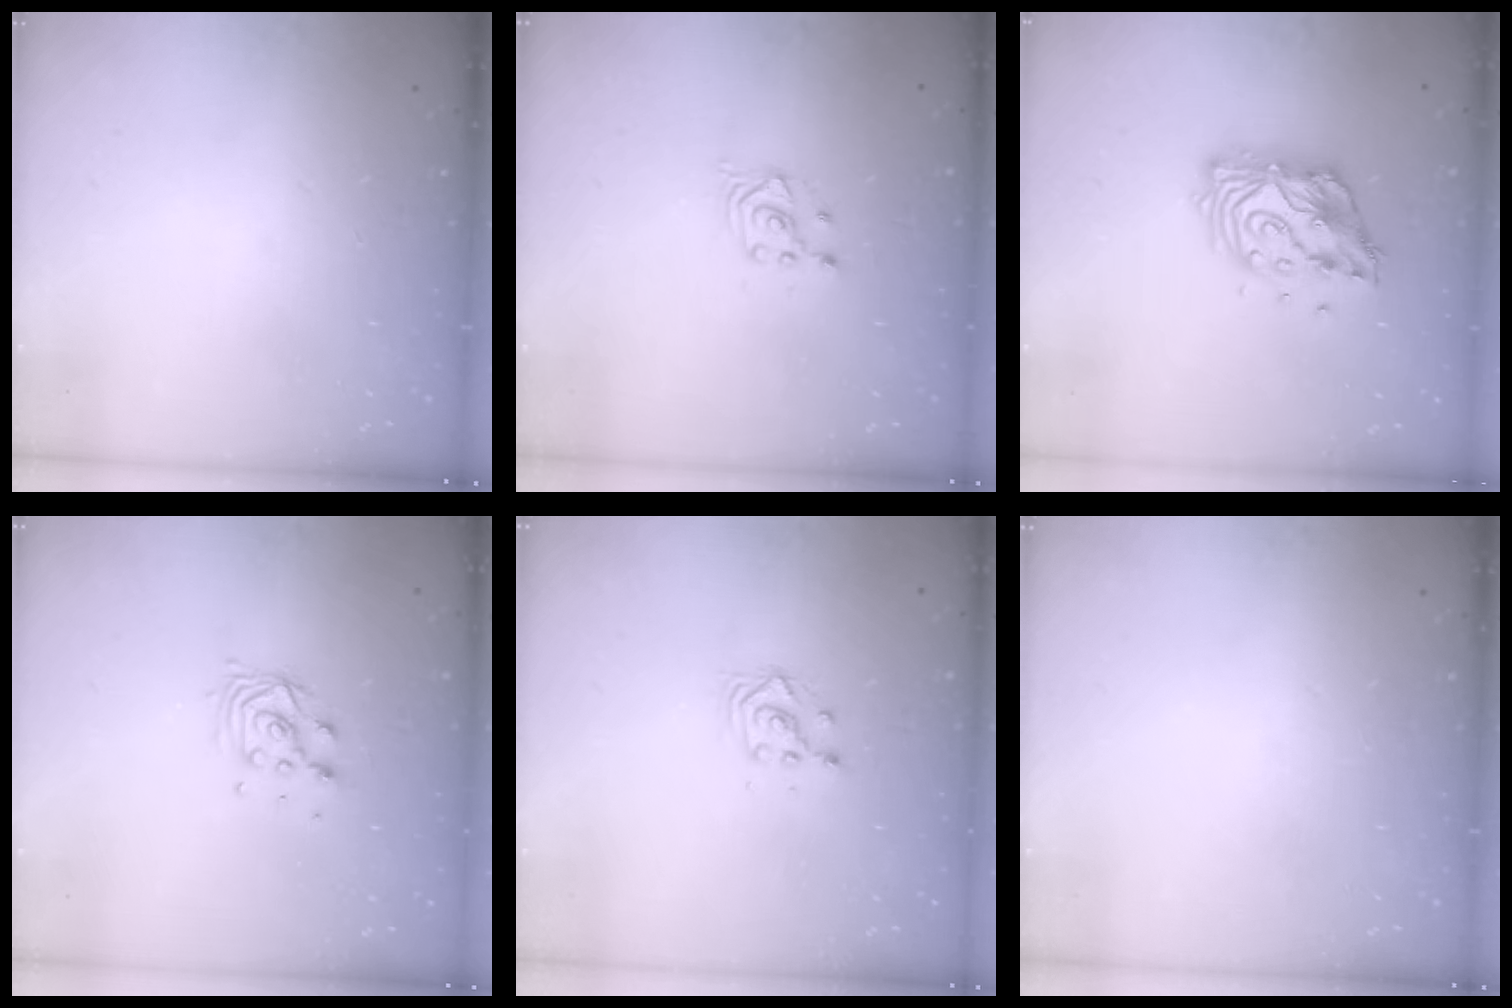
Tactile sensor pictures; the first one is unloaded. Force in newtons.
{"total": 2.6, "press": 2.6, "slide": 0.1}
{"total": 13.0, "press": 13.0, "slide": 1.1}
{"total": 7.0, "press": 7.0, "slide": 0.4}
{"total": 2.8, "press": 2.8, "slide": 0.1}
{"total": 0.0}